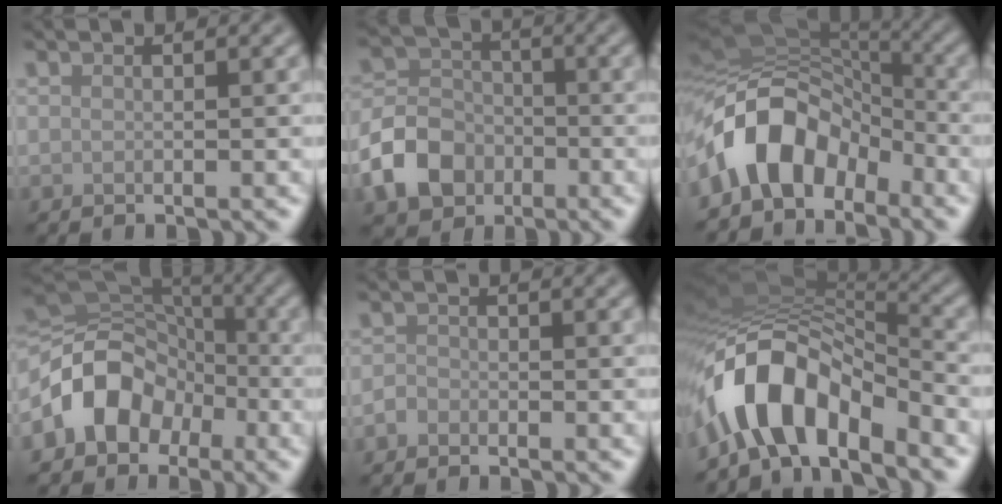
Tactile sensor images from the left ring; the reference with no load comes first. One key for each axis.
{"total": 6.0, "fx": -2.7, "fy": 4.7, "fz": 2.7, "tx": -0.057, "ty": 0.002, "tz": -0.065}
{"total": 9.7, "fx": -4.7, "fy": 6.2, "fz": 5.7, "tx": -0.093, "ty": 0.015, "tz": -0.099}
{"total": 7.6, "fx": -3.0, "fy": 5.9, "fz": 3.7, "tx": -0.051, "ty": 0.011, "tz": -0.068}
{"total": 1.1, "fx": -0.7, "fy": 0.7, "fz": 0.2, "tx": 0.000, "ty": 0.001, "tz": -0.017}
{"total": 9.4, "fx": -5.4, "fy": 4.5, "fz": 6.3, "tx": -0.108, "ty": 0.005, "tz": -0.100}